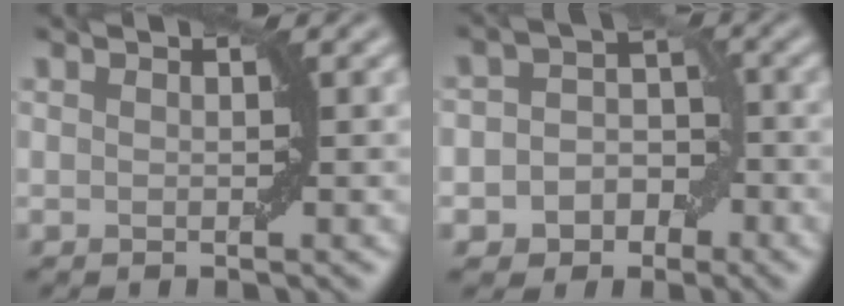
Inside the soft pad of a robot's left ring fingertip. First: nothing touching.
{"total": 4.7, "force": [-1.9, 3.9, 1.9], "torque": [0.007, 0.011, -0.047]}